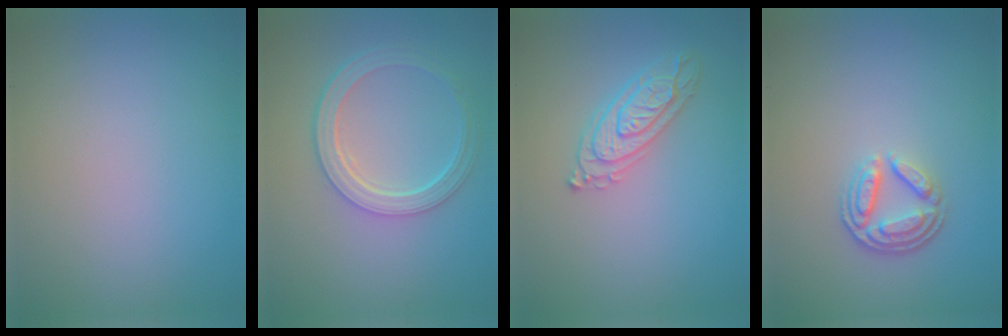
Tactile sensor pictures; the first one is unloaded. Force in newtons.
{"total": 4.8, "press": 3.6, "slide": 3.1}
{"total": 3.0, "press": 2.9, "slide": 0.7}
{"total": 3.6, "press": 2.8, "slide": 2.2}